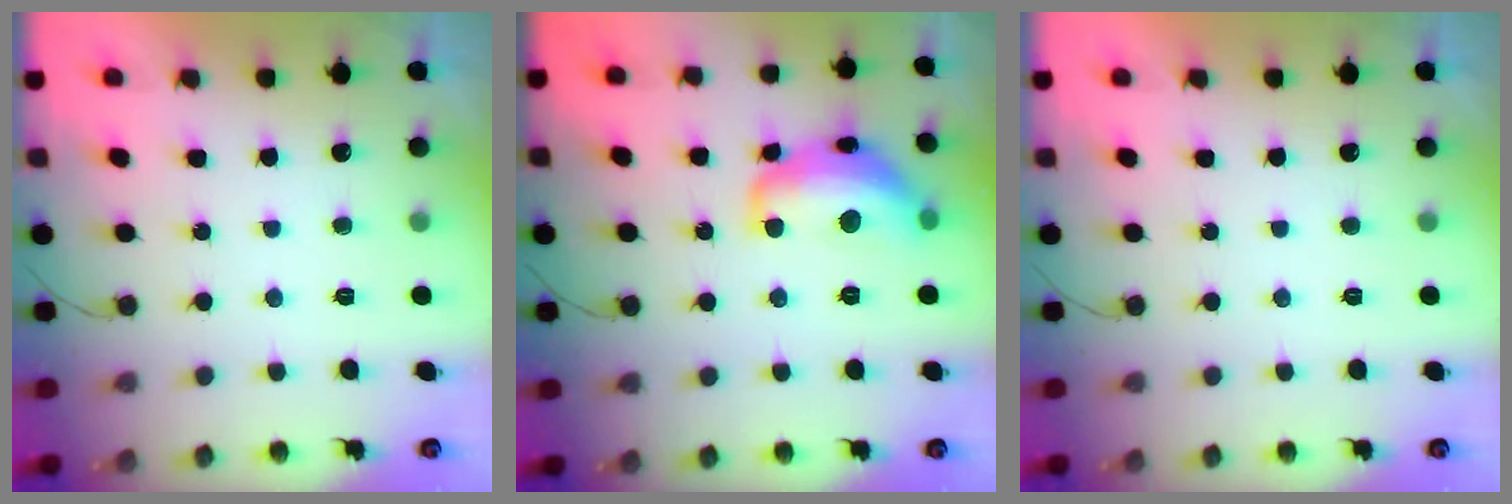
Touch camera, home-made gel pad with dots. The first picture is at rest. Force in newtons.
{"total": 15.4, "press": 15.4, "slide": 1.3}
{"total": 0.0}